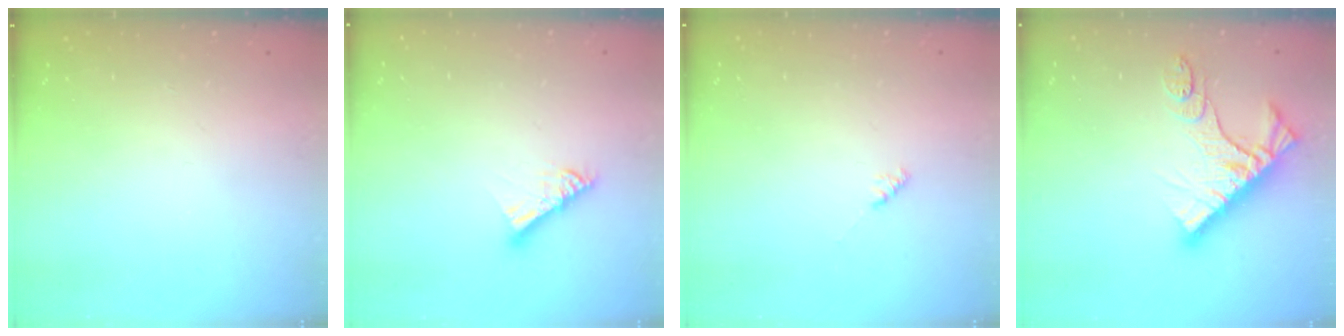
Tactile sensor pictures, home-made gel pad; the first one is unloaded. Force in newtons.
{"total": 5.7, "press": 5.7, "slide": 0.4}
{"total": 2.1, "press": 2.0, "slide": 0.5}
{"total": 12.8, "press": 12.7, "slide": 1.3}